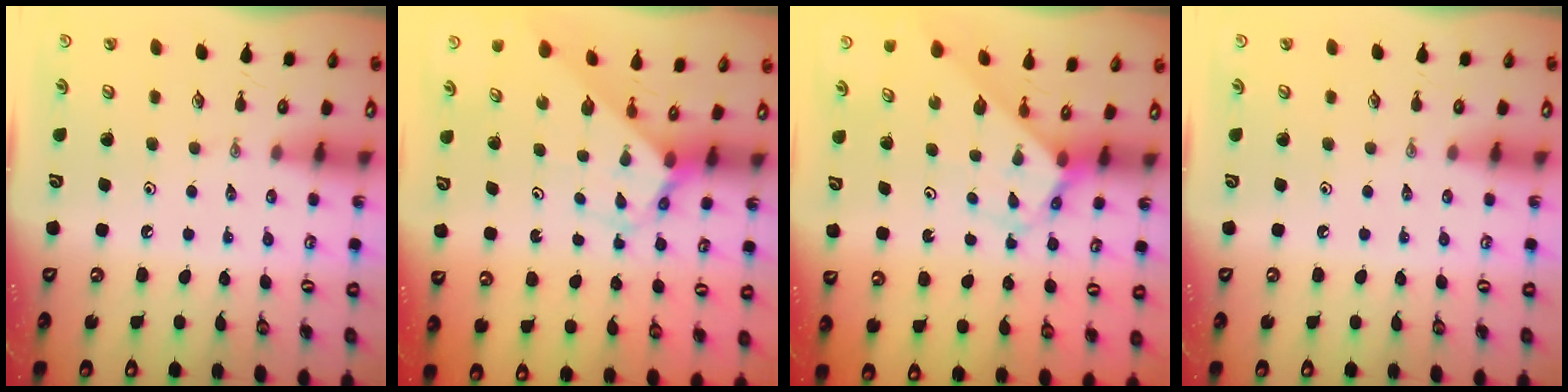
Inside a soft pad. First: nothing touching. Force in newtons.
{"total": 2.7, "press": 2.7, "slide": 0.2}
{"total": 2.9, "press": 2.9, "slide": 0.1}
{"total": 0.0}